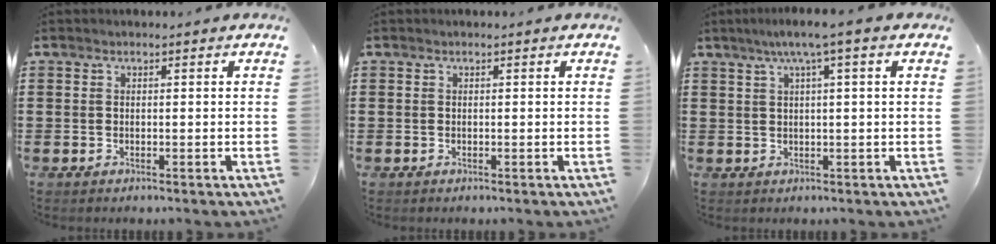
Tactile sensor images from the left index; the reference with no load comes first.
{"total": 0.0}
{"total": 3.8, "force": [1.6, -0.4, 3.4], "torque": [-0.068, -0.001, 0.025]}